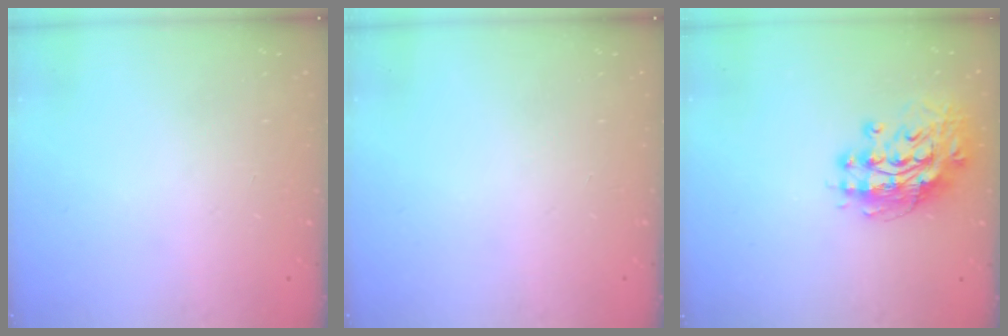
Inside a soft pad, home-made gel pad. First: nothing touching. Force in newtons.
{"total": 0.0}
{"total": 13.1, "press": 13.0, "slide": 1.6}